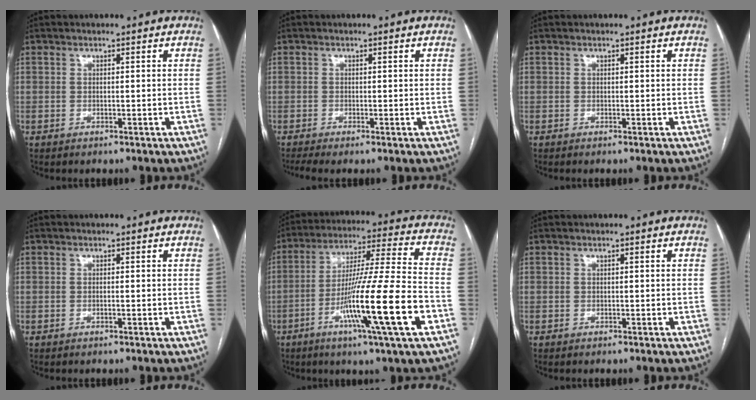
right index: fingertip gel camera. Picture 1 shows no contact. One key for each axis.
{"total": 1.7, "fx": -0.8, "fy": 0.4, "fz": 1.5, "tx": -0.032, "ty": -0.004, "tz": -0.019}
{"total": 0.0}
{"total": 0.0}
{"total": 18.8, "fx": -6.9, "fy": -0.9, "fz": 17.5, "tx": -0.310, "ty": -0.020, "tz": -0.122}
{"total": 0.0}